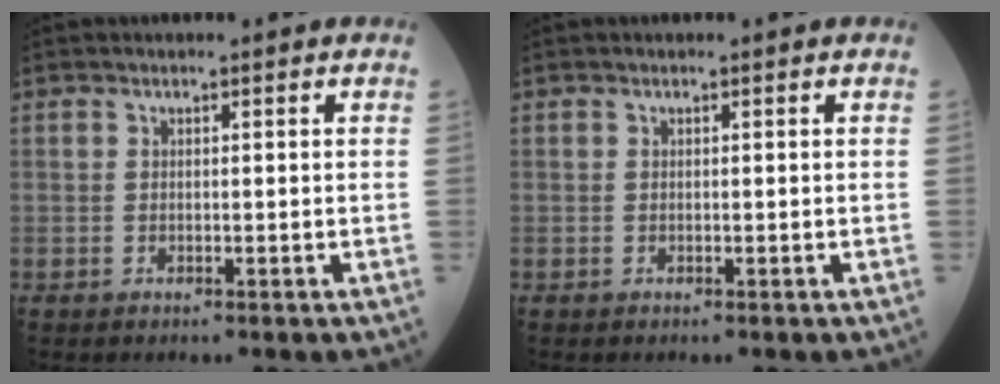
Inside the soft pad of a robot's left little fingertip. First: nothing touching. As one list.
[{"total": 0.0}]